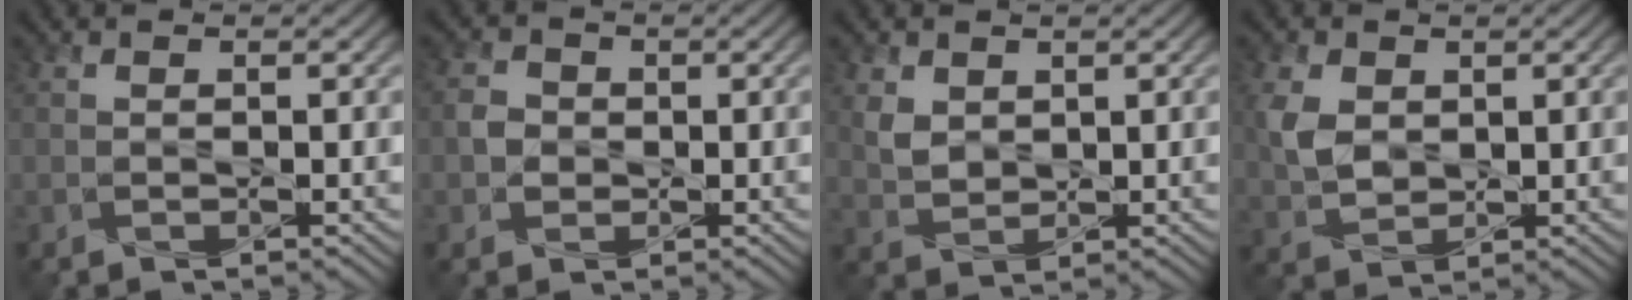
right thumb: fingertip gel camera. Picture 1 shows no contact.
{"total": 2.4, "force": [-0.2, 2.2, 0.8], "torque": [-0.020, 0.000, -0.008]}
{"total": 3.1, "force": [1.4, 2.3, 1.5], "torque": [-0.043, -0.003, 0.031]}
{"total": 4.9, "force": [1.1, 3.6, 3.1], "torque": [-0.082, 0.001, 0.024]}